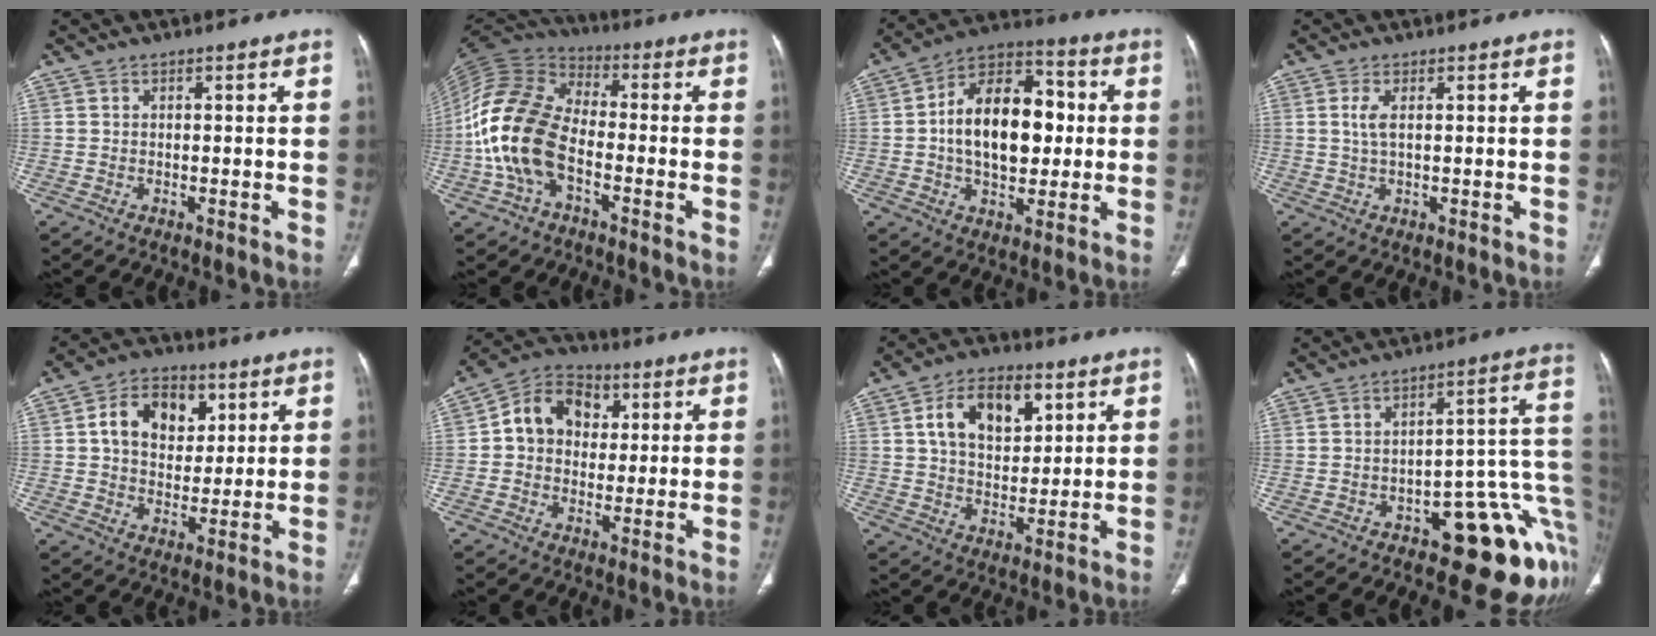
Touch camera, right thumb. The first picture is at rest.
{"total": 16.5, "force": [-4.0, 9.8, 12.6], "torque": [-0.266, 0.035, -0.082]}
{"total": 18.2, "force": [0.8, 11.3, 14.3], "torque": [-0.199, 0.028, 0.008]}
{"total": 2.7, "force": [0.7, 0.9, 2.4], "torque": [-0.062, 0.001, 0.016]}
{"total": 12.1, "force": [3.7, 8.8, 7.5], "torque": [-0.082, -0.003, 0.059]}
{"total": 11.1, "force": [2.3, 8.9, 6.3], "torque": [-0.069, 0.012, 0.026]}
{"total": 12.8, "force": [4.7, 8.0, 8.8], "torque": [-0.112, -0.007, 0.081]}
{"total": 18.5, "force": [-7.8, 8.6, 14.4], "torque": [-0.075, 0.086, -0.096]}